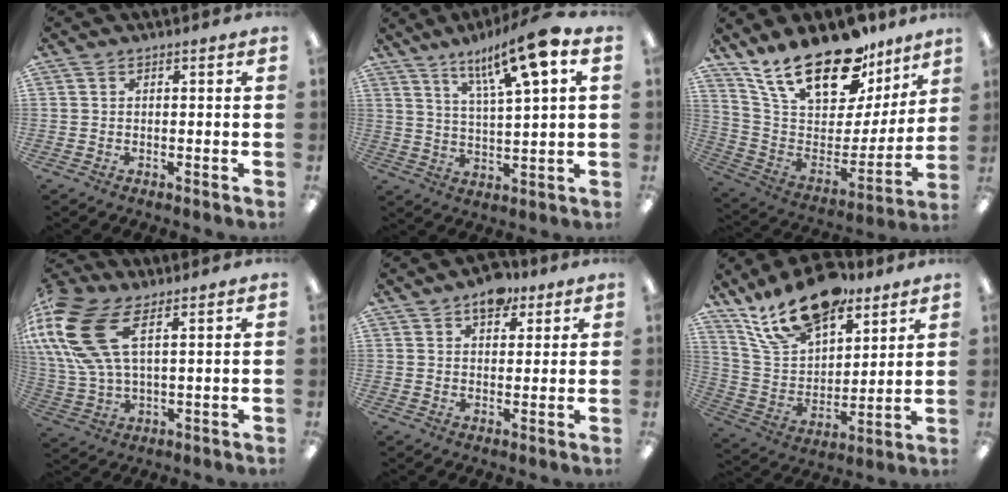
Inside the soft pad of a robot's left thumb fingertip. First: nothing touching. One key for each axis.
{"total": 13.0, "fx": 8.3, "fy": 2.6, "fz": 9.6, "tx": -0.161, "ty": -0.037, "tz": 0.134}
{"total": 23.8, "fx": 17.3, "fy": 10.4, "fz": 12.6, "tx": -0.219, "ty": -0.111, "tz": 0.310}
{"total": 17.7, "fx": 7.8, "fy": 7.6, "fz": 14.0, "tx": -0.312, "ty": -0.021, "tz": 0.135}
{"total": 6.5, "fx": 4.4, "fy": 3.6, "fz": 3.1, "tx": -0.024, "ty": -0.019, "tz": 0.072}
{"total": 19.5, "fx": 13.9, "fy": 9.6, "fz": 9.7, "tx": -0.175, "ty": -0.072, "tz": 0.249}